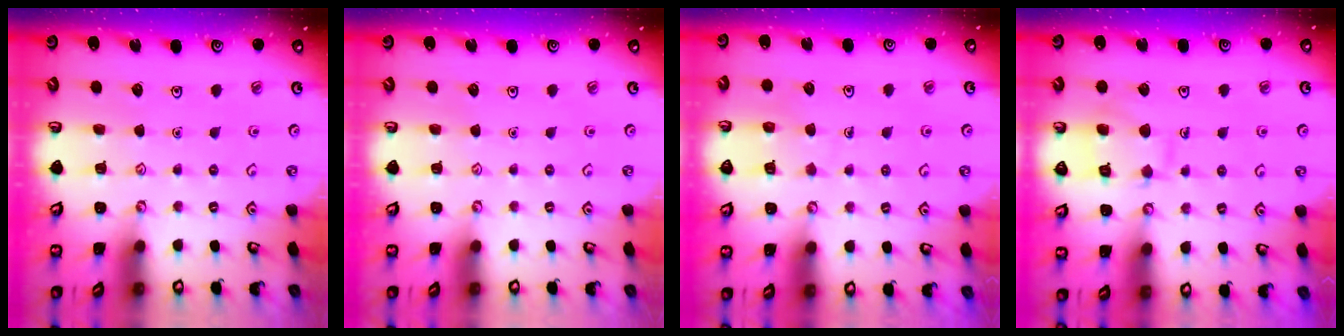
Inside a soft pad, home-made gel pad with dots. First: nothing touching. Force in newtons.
{"total": 0.0}
{"total": 6.9, "press": 6.9, "slide": 0.6}
{"total": 9.9, "press": 9.9, "slide": 0.7}